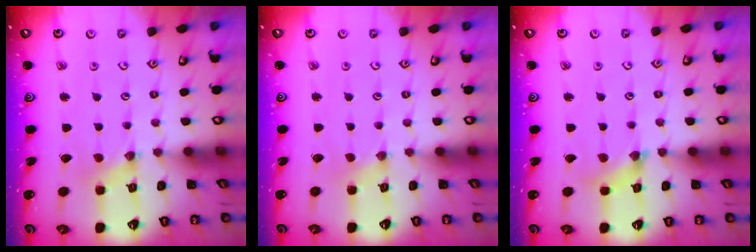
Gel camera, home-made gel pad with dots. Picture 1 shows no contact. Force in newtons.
{"total": 0.0}
{"total": 3.2, "press": 3.2, "slide": 0.4}